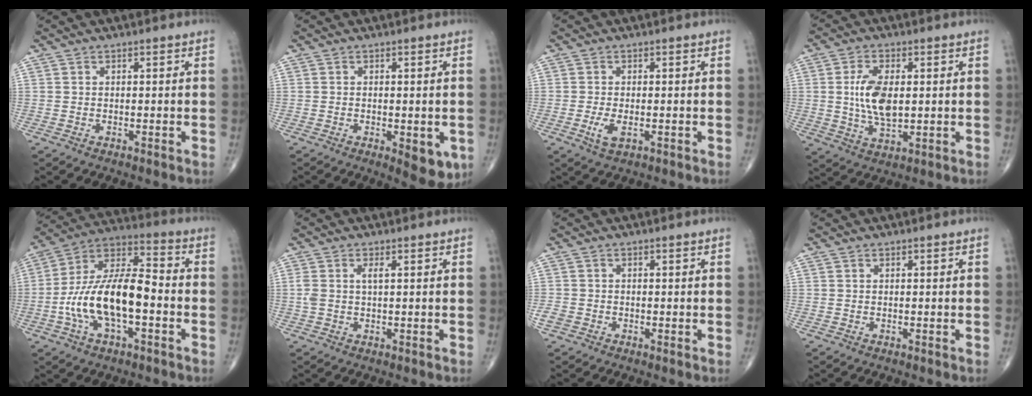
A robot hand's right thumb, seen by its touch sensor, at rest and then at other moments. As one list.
[{"total": 6.0, "force": [-1.7, 2.5, 5.2], "torque": [-0.052, -0.010, -0.017]}, {"total": 3.4, "force": [-0.9, 1.6, 2.8], "torque": [-0.061, -0.007, -0.016]}, {"total": 9.2, "force": [0.8, 4.7, 7.9], "torque": [-0.152, -0.008, 0.020]}, {"total": 18.2, "force": [-4.0, 8.1, 15.8], "torque": [-0.296, 0.044, -0.076]}, {"total": 2.5, "force": [0.6, 0.9, 2.3], "torque": [-0.064, 0.013, 0.015]}, {"total": 1.9, "force": [-0.8, 1.5, 0.8], "torque": [-0.015, 0.001, -0.020]}, {"total": 0.0}]